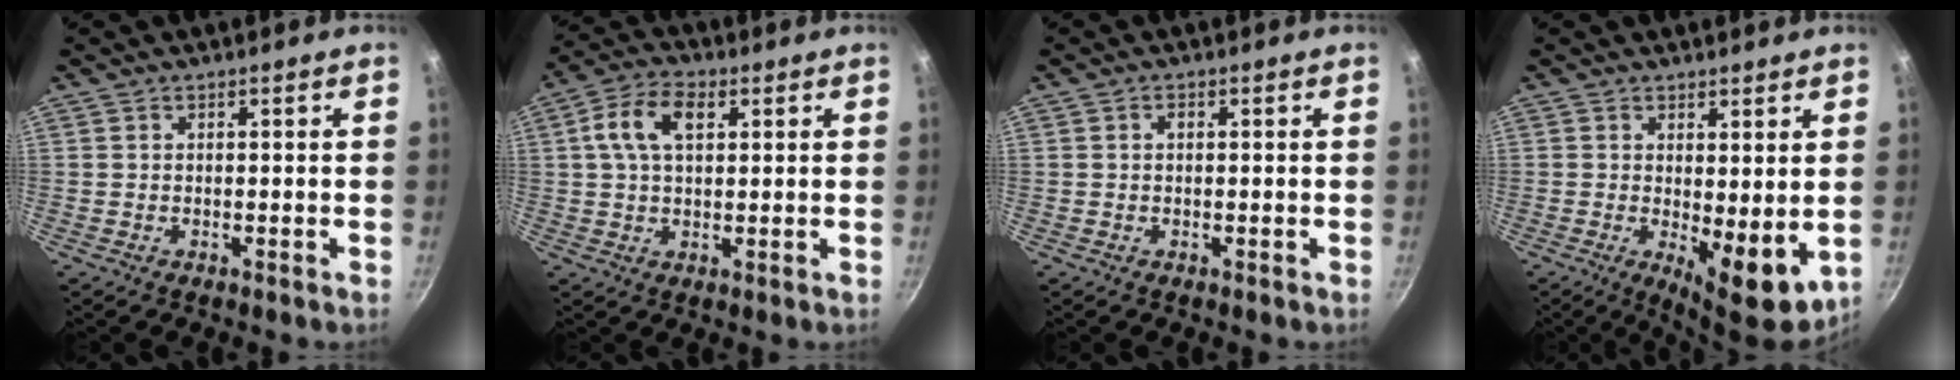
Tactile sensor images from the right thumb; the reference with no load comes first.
{"total": 8.8, "force": [2.5, 5.3, 6.6], "torque": [-0.116, 0.016, 0.037]}
{"total": 0.9, "force": [0.1, 0.6, 0.7], "torque": [-0.012, 0.005, 0.001]}
{"total": 8.3, "force": [0.0, 3.1, 7.7], "torque": [-0.094, -0.019, 0.009]}